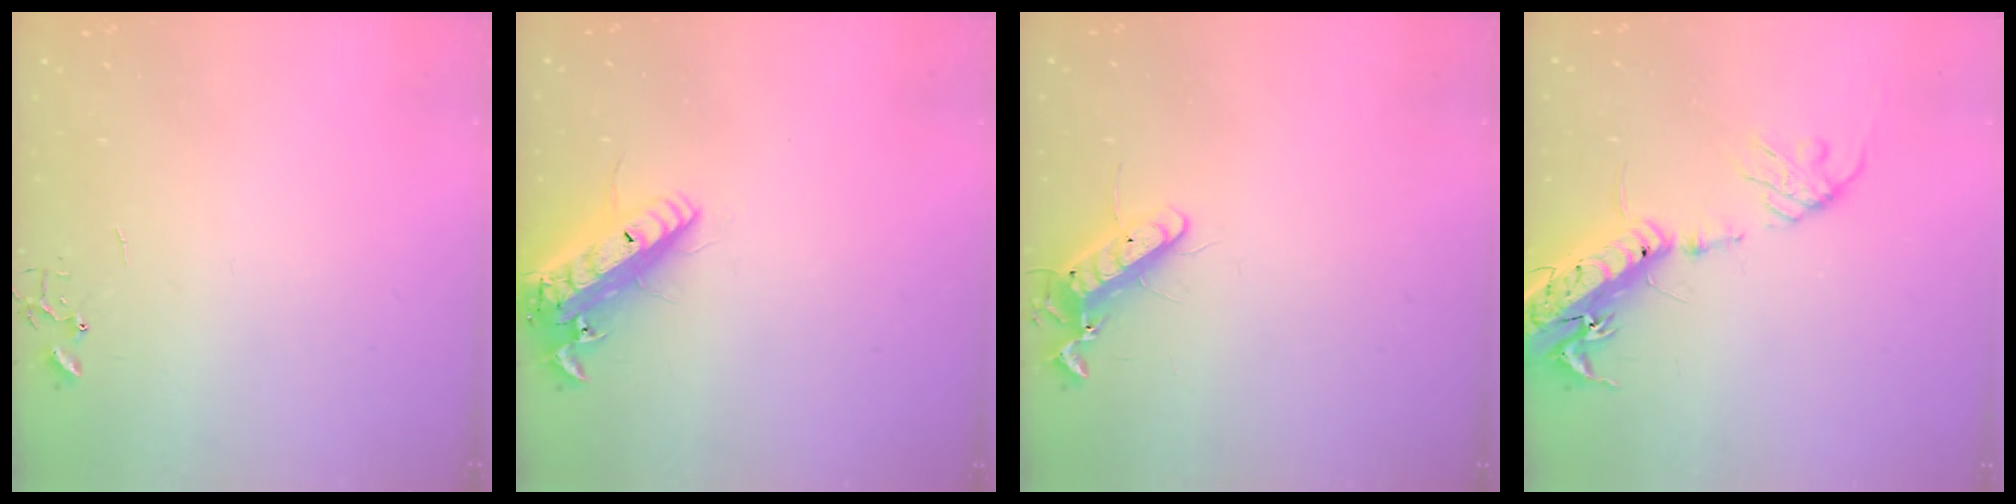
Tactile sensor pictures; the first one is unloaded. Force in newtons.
{"total": 17.1, "press": 16.8, "slide": 3.3}
{"total": 12.1, "press": 12.0, "slide": 1.4}
{"total": 19.6, "press": 19.1, "slide": 4.3}